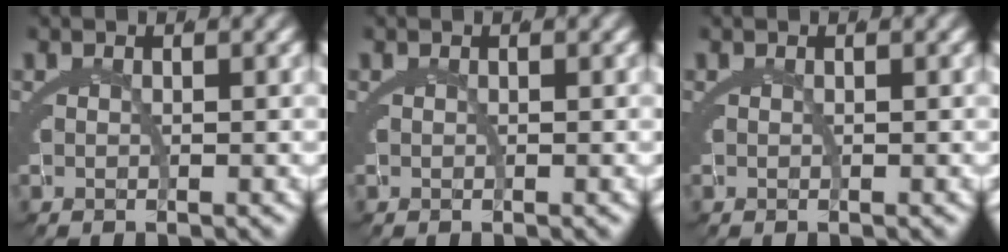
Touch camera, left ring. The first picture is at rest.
{"total": 0.0}
{"total": 0.0}